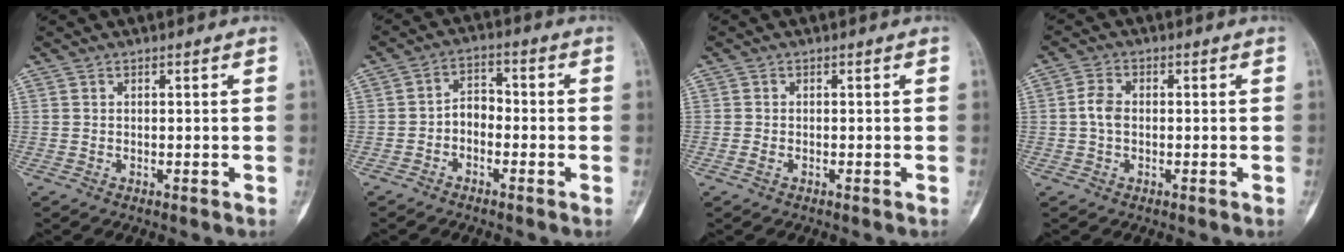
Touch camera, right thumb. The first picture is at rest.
{"total": 4.2, "force": [-1.5, 3.0, 2.6], "torque": [-0.027, 0.029, -0.039]}
{"total": 0.9, "force": [-0.4, 0.5, 0.6], "torque": [-0.015, 0.000, -0.009]}
{"total": 3.7, "force": [-0.1, 2.5, 2.8], "torque": [-0.055, 0.008, -0.008]}